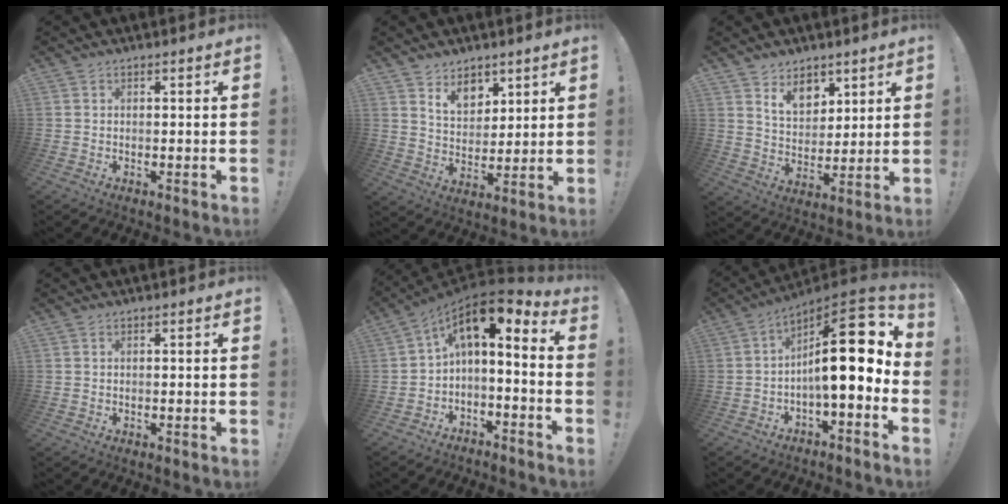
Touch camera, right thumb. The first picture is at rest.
{"total": 9.4, "force": [6.5, 6.3, 2.7], "torque": [-0.039, -0.044, 0.127]}
{"total": 10.2, "force": [6.9, 6.8, 3.2], "torque": [-0.041, -0.049, 0.134]}
{"total": 0.0}
{"total": 6.8, "force": [2.3, 1.9, 6.1], "torque": [-0.105, -0.024, 0.038]}
{"total": 18.6, "force": [3.0, 5.7, 17.4], "torque": [-0.268, -0.015, 0.048]}